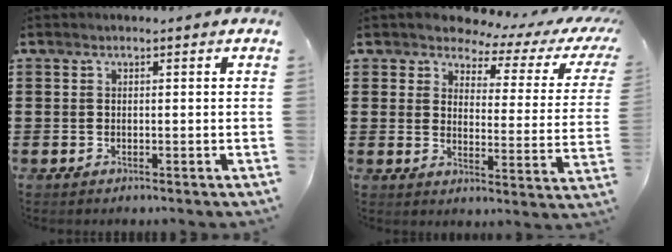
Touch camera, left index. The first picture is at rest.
{"total": 3.7, "force": [3.1, 1.6, 1.3], "torque": [-0.041, -0.019, 0.045]}